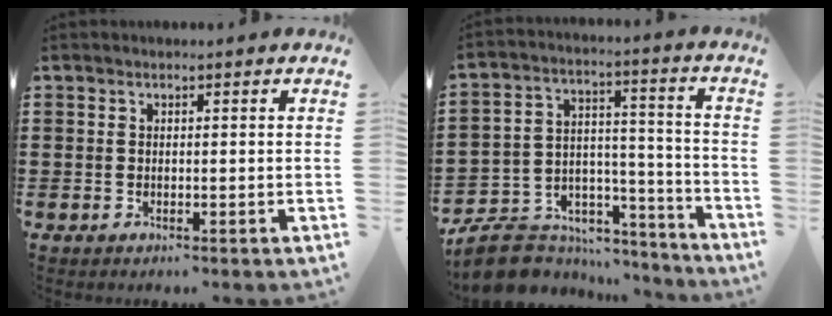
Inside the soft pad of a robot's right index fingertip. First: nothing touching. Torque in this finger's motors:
{"motor_torque": [-2.14, 0.00, -1.05, -0.21]}